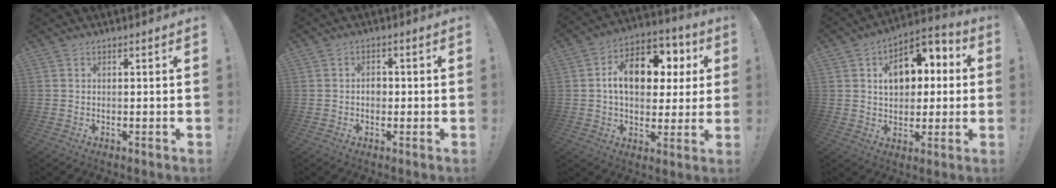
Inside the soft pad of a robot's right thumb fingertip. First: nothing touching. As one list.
[{"total": 2.8, "force": [-0.7, 2.1, 1.7], "torque": [-0.027, 0.004, -0.015]}, {"total": 15.9, "force": [3.7, 10.6, 11.3], "torque": [-0.159, -0.006, 0.066]}, {"total": 13.3, "force": [3.2, 9.5, 8.6], "torque": [-0.120, 0.000, 0.063]}]